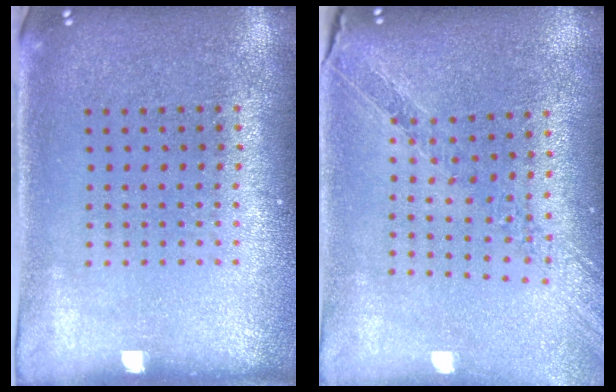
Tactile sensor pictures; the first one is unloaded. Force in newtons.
{"total": 1.0, "press": 1.0, "slide": 0.0}